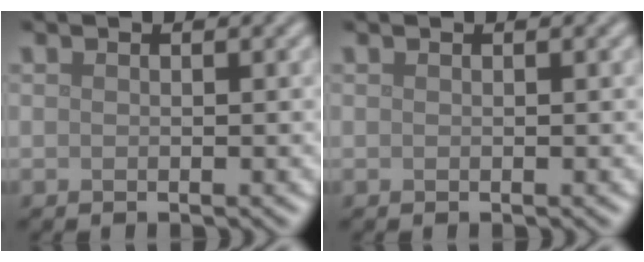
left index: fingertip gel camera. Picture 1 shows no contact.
{"total": 0.0}